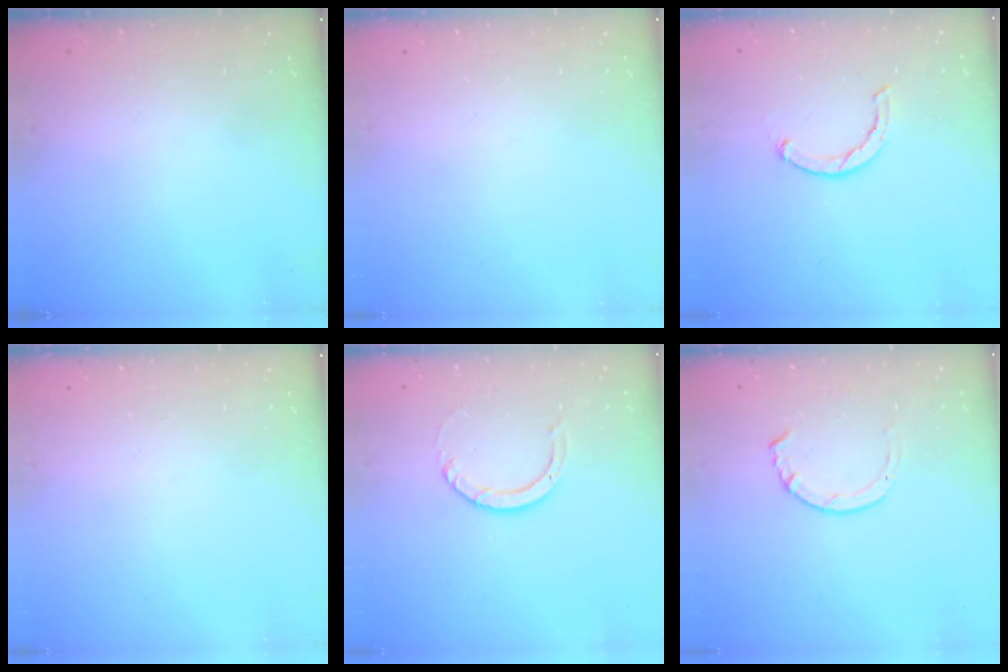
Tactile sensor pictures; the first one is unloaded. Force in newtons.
{"total": 0.0}
{"total": 1.8, "press": 1.8, "slide": 0.4}
{"total": 0.0}
{"total": 3.2, "press": 3.2, "slide": 0.3}
{"total": 3.5, "press": 3.5, "slide": 0.4}